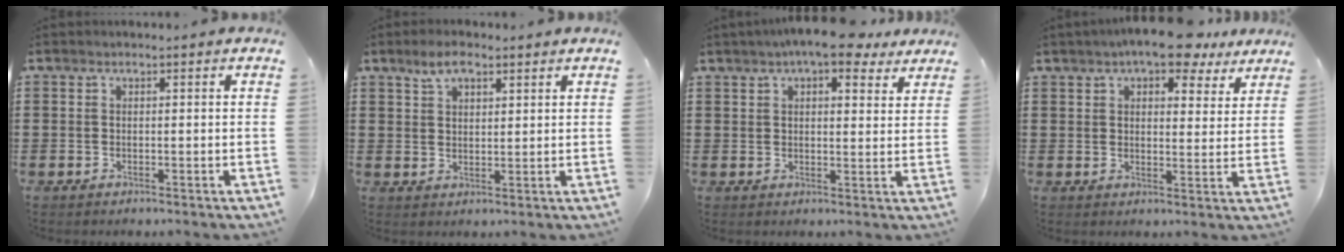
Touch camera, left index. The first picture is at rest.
{"total": 4.4, "force": [2.9, 2.0, 2.6], "torque": [-0.049, 0.005, 0.051]}
{"total": 6.6, "force": [5.1, 1.6, 3.8], "torque": [-0.072, -0.007, 0.089]}
{"total": 7.8, "force": [6.3, 2.3, 4.0], "torque": [-0.072, -0.015, 0.112]}